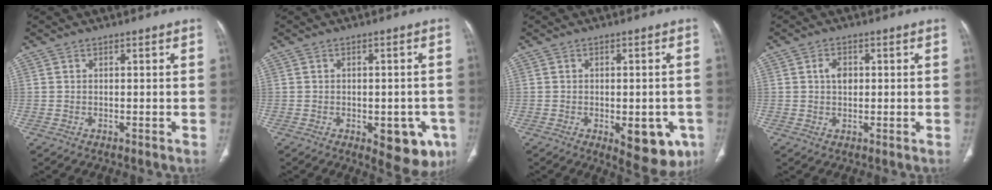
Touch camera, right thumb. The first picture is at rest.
{"total": 10.0, "force": [-3.8, 4.9, 7.8], "torque": [-0.062, 0.005, -0.037]}
{"total": 10.8, "force": [-3.8, 5.1, 8.7], "torque": [-0.079, 0.003, -0.035]}
{"total": 3.3, "force": [0.5, 2.3, 2.3], "torque": [-0.031, 0.001, 0.007]}